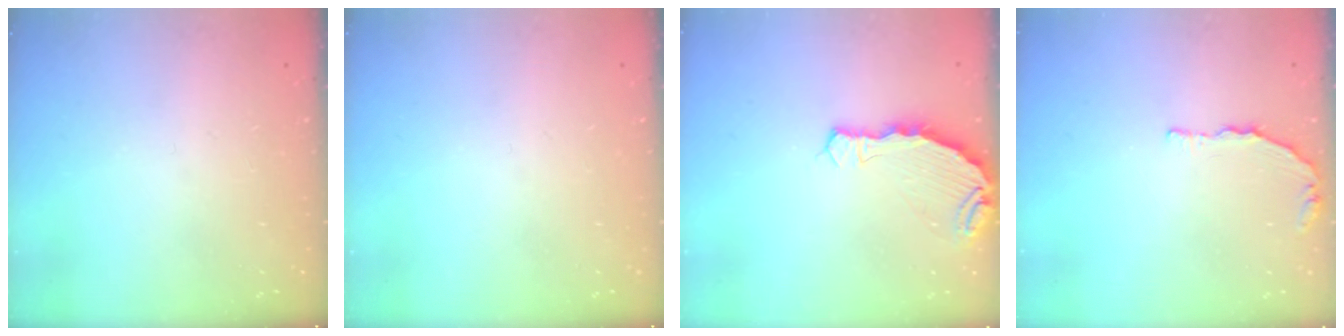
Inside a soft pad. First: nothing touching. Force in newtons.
{"total": 0.0}
{"total": 8.0, "press": 6.5, "slide": 4.7}
{"total": 5.5, "press": 3.7, "slide": 4.1}